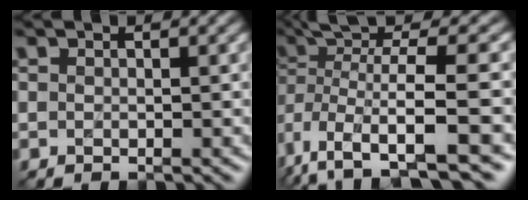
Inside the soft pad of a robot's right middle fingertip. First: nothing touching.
{"total": 8.0, "force": [-1.1, 2.9, 7.4], "torque": [-0.145, -0.007, -0.019]}